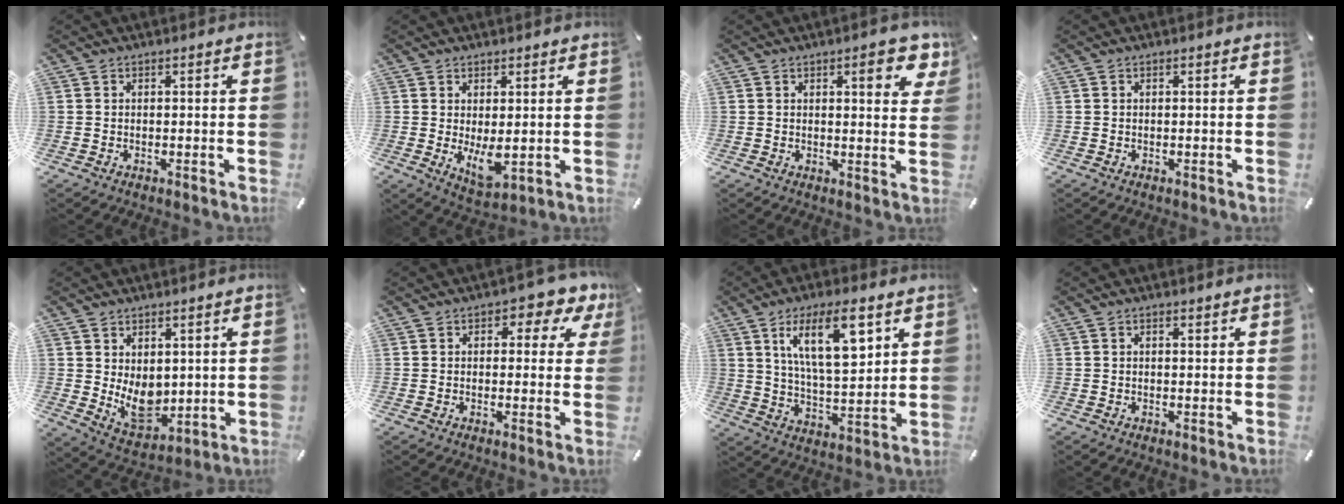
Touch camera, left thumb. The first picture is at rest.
{"total": 6.4, "force": [0.4, 3.0, 5.7], "torque": [-0.100, -0.020, 0.007]}
{"total": 7.9, "force": [3.9, 2.5, 6.4], "torque": [-0.080, -0.015, 0.059]}
{"total": 0.0}
{"total": 9.1, "force": [1.4, 6.9, 5.7], "torque": [-0.083, -0.022, 0.034]}
{"total": 4.9, "force": [1.8, 3.0, 3.4], "torque": [-0.035, -0.006, 0.021]}
{"total": 15.0, "force": [7.8, 5.6, 11.5], "torque": [-0.198, -0.019, 0.130]}
{"total": 0.7, "force": [0.3, 0.3, 0.5], "torque": [-0.010, 0.001, 0.006]}